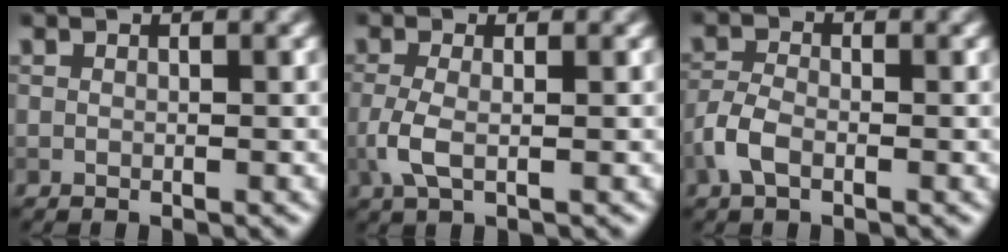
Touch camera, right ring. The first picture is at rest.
{"total": 2.7, "force": [-0.6, 1.0, 2.4], "torque": [-0.061, -0.004, -0.016]}
{"total": 2.7, "force": [-1.3, 1.4, 1.9], "torque": [-0.044, 0.003, -0.035]}